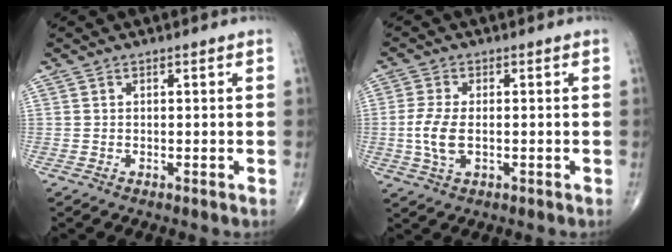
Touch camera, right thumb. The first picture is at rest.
{"total": 6.0, "force": [-0.6, 3.2, 5.1], "torque": [-0.118, 0.000, -0.013]}